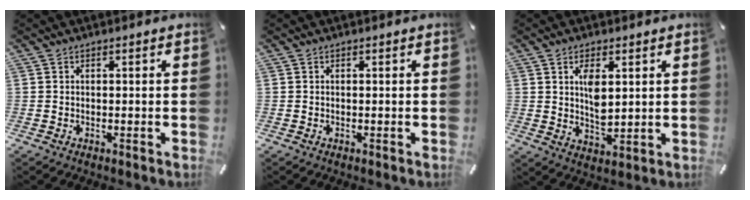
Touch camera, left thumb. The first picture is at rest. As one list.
[{"total": 0.0}, {"total": 6.6, "force": [2.3, 3.4, 5.2], "torque": [-0.100, -0.014, 0.032]}]